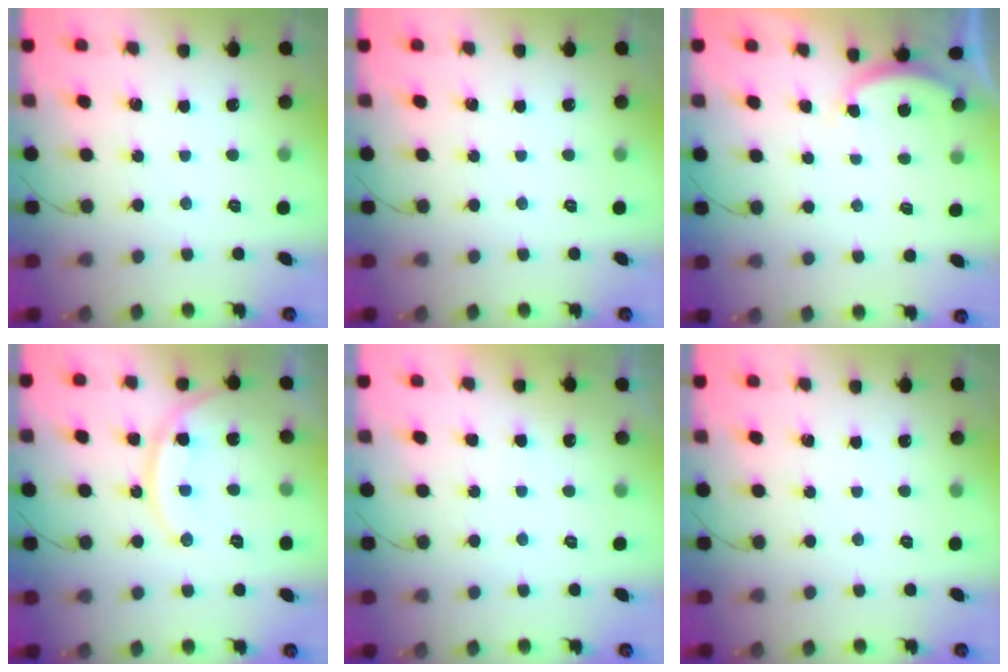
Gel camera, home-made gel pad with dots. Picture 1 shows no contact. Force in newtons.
{"total": 0.0}
{"total": 2.5, "press": 2.5, "slide": 0.5}
{"total": 14.6, "press": 14.6, "slide": 1.0}
{"total": 3.9, "press": 3.9, "slide": 0.4}
{"total": 0.0}